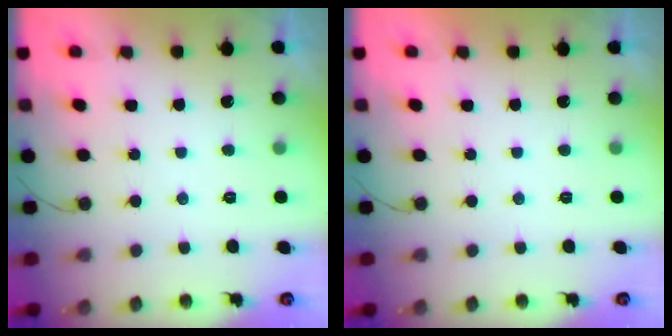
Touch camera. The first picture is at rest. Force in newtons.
{"total": 1.6, "press": 1.6, "slide": 0.0}